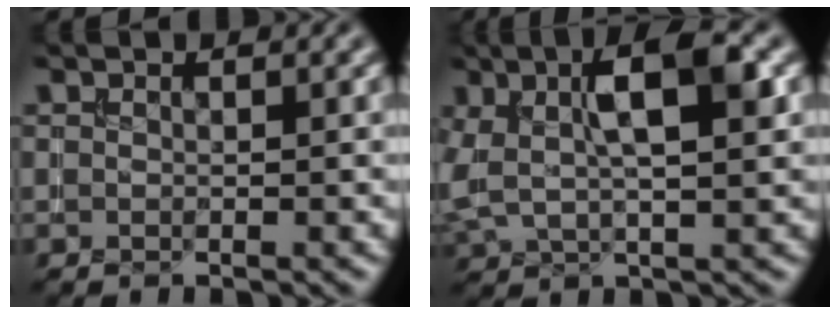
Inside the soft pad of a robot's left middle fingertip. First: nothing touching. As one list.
[{"total": 6.7, "force": [1.7, 2.6, 6.0], "torque": [-0.115, 0.007, 0.027]}]